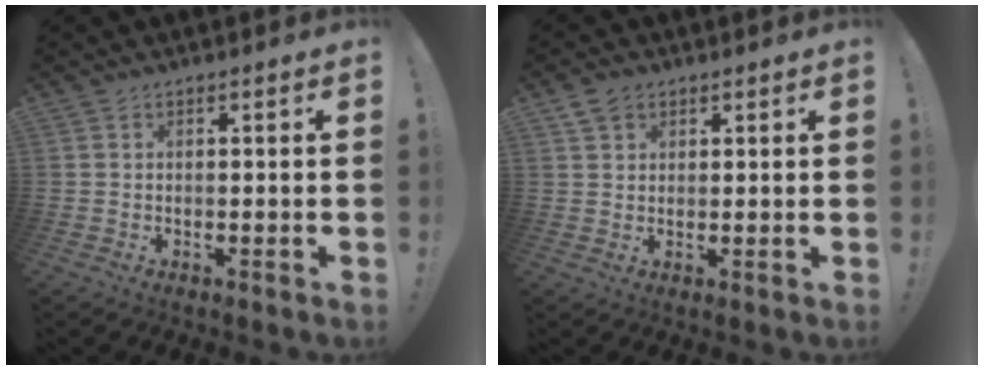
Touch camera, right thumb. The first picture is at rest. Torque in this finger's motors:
{"motor_torque": [-0.19, 0.23, 0.14, 0.09, 0.00]}